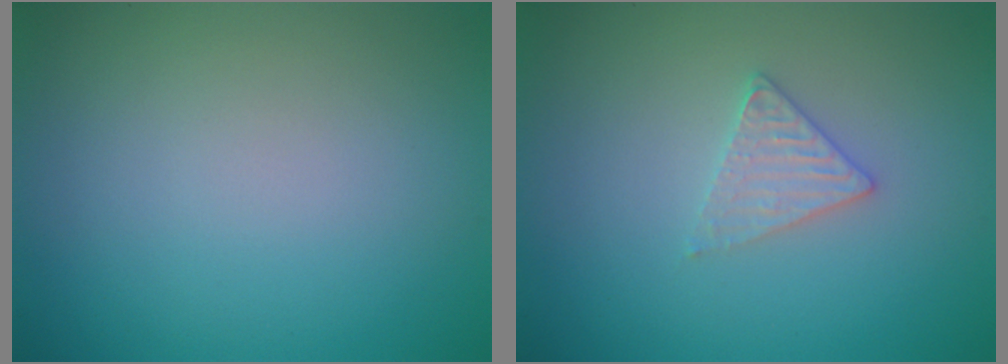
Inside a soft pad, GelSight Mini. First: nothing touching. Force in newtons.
{"total": 1.8, "press": 1.8, "slide": 0.3}